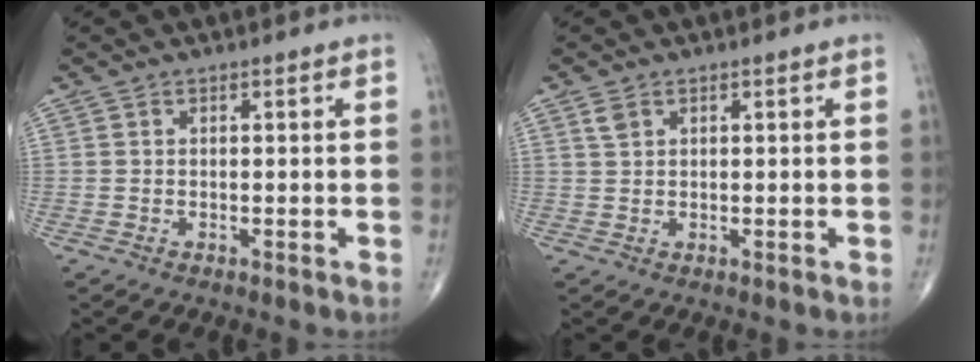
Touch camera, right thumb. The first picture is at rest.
{"total": 1.8, "force": [1.1, 1.1, 0.9], "torque": [-0.014, 0.001, 0.025]}